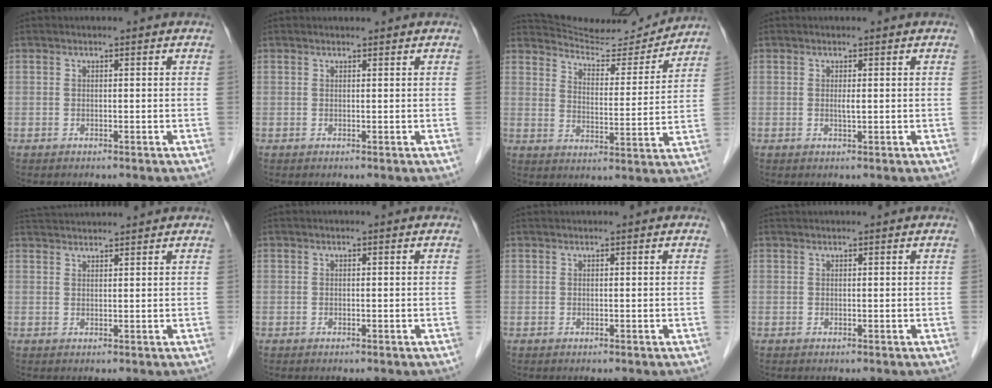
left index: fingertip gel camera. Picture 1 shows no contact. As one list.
[{"total": 0.8, "force": [0.8, 0.1, 0.0], "torque": [-0.009, 0.004, 0.013]}, {"total": 13.0, "force": [12.9, 1.3, 1.1], "torque": [-0.021, -0.015, 0.181]}, {"total": 0.7, "force": [0.1, 0.1, 0.7], "torque": [-0.019, -0.004, 0.000]}, {"total": 7.3, "force": [7.1, -0.2, 1.8], "torque": [-0.036, 0.036, 0.109]}, {"total": 0.9, "force": [0.9, 0.1, 0.2], "torque": [-0.007, 0.010, 0.011]}, {"total": 1.6, "force": [1.5, 0.1, 0.4], "torque": [-0.006, 0.022, 0.024]}, {"total": 3.1, "force": [3.0, 0.1, 0.8], "torque": [-0.008, 0.032, 0.045]}]